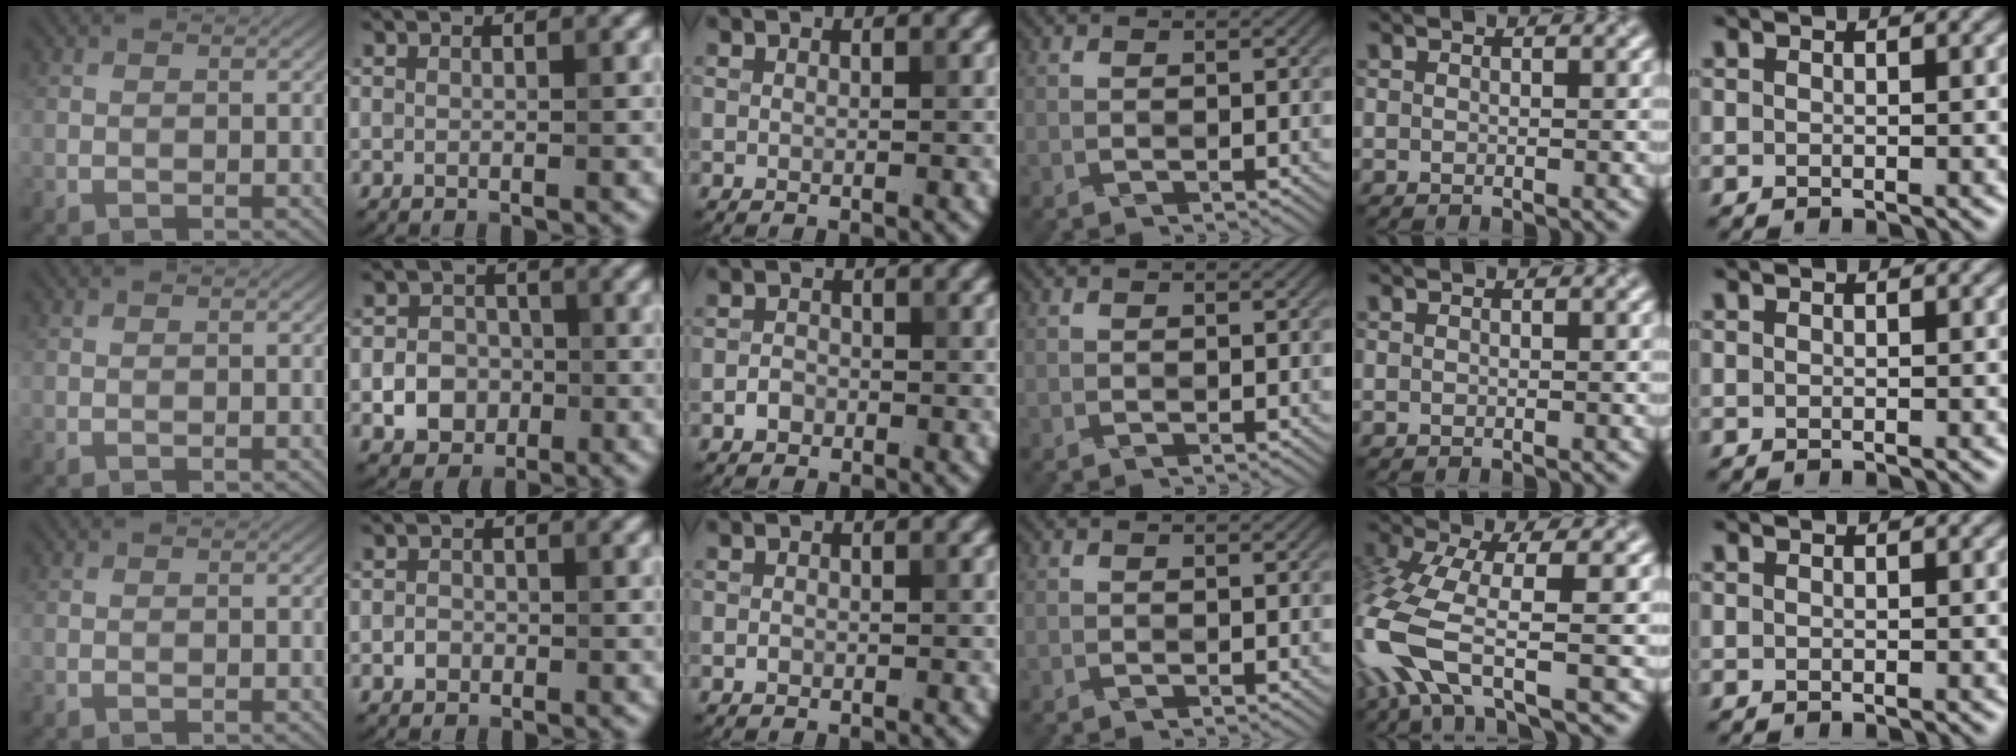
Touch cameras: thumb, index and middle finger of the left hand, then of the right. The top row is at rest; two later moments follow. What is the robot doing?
{"motion": "fold", "object": "handkerchief"}